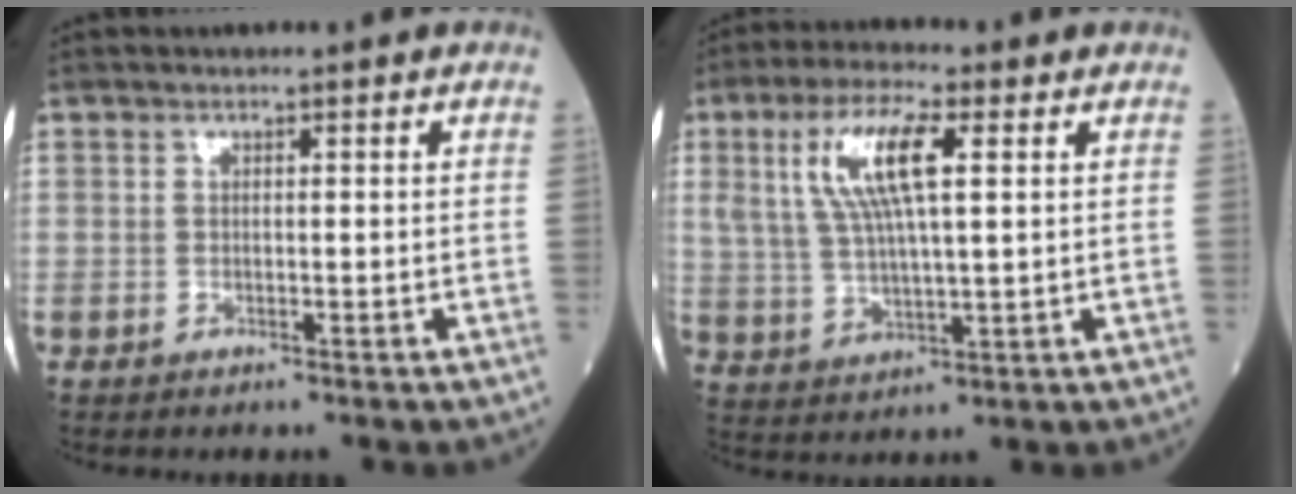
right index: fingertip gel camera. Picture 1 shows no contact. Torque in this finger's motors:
{"motor_torque": [0.91, 0.51, 0.32, 0.21]}